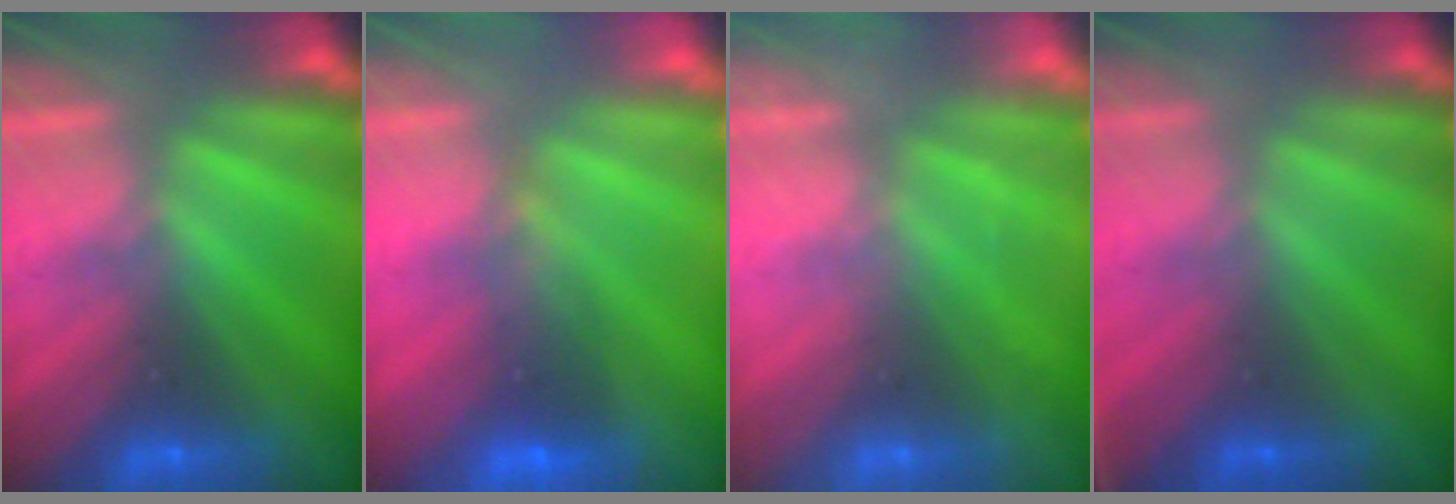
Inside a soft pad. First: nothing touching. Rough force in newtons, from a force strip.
{"total": 1.8}
{"total": 2.2}
{"total": 2.5}